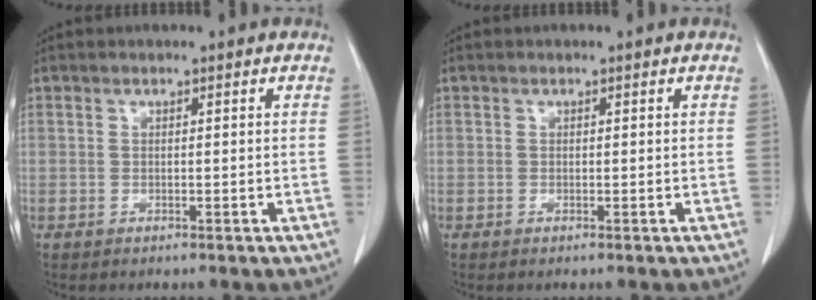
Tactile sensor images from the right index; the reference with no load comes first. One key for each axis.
{"total": 0.0}